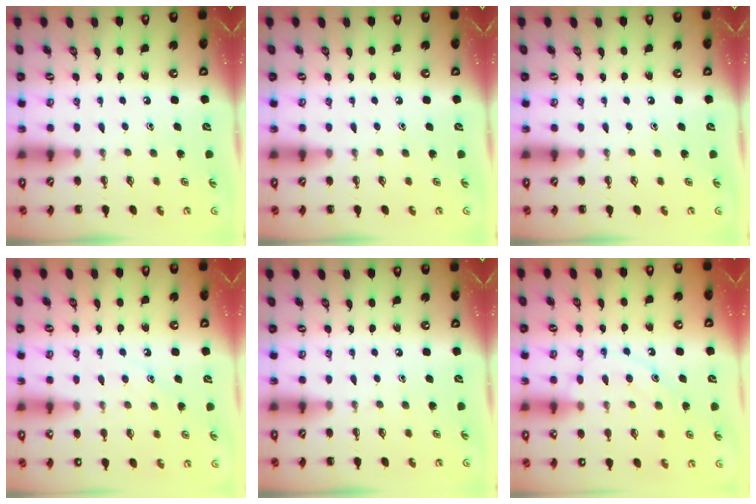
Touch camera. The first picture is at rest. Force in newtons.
{"total": 0.0}
{"total": 0.0}
{"total": 8.9, "press": 8.8, "slide": 1.3}
{"total": 0.0}
{"total": 12.2, "press": 12.1, "slide": 0.8}